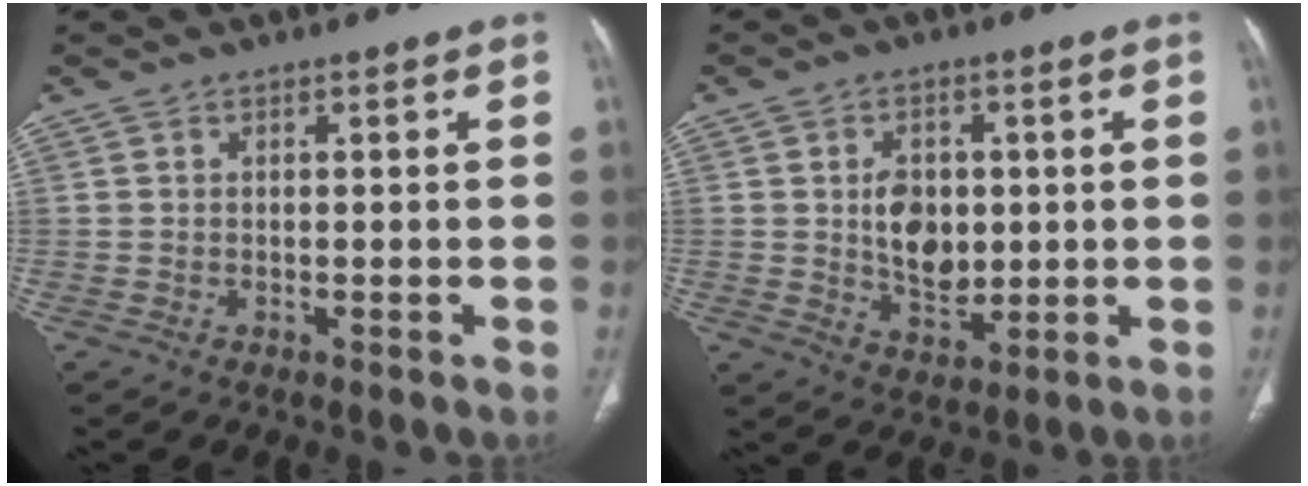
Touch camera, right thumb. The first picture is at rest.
{"total": 8.8, "force": [0.8, 6.2, 6.2], "torque": [-0.070, -0.010, 0.023]}